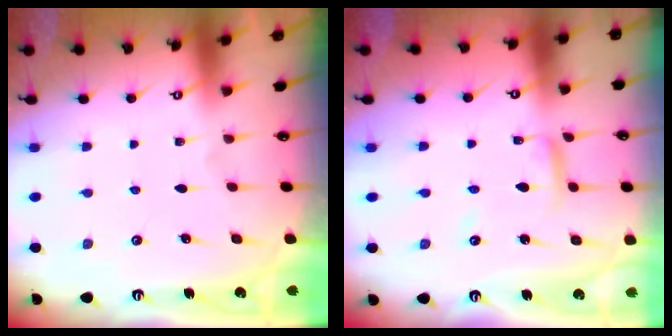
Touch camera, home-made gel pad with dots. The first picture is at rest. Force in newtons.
{"total": 5.7, "press": 5.7, "slide": 0.5}